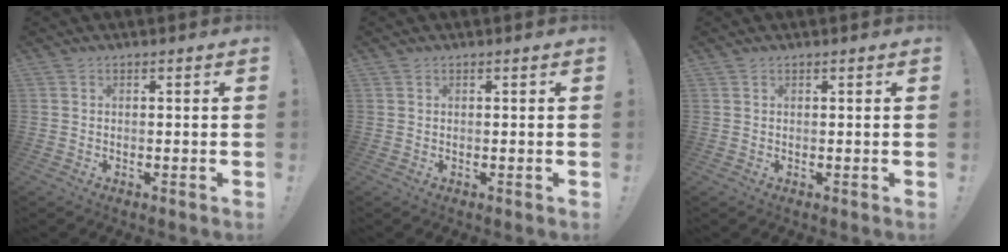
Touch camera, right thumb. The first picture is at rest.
{"total": 0.0}
{"total": 0.0}